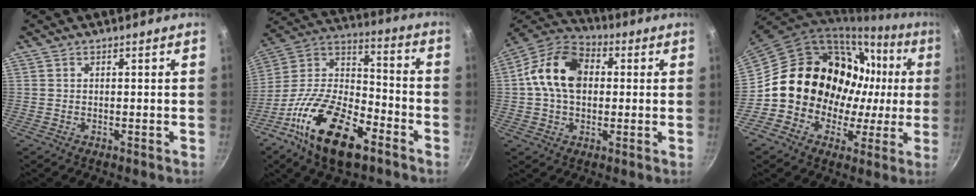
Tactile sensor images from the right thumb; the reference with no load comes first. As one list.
[{"total": 23.0, "force": [-11.8, 11.1, 16.3], "torque": [-0.275, 0.062, -0.234]}, {"total": 14.2, "force": [1.5, 10.1, 10.0], "torque": [-0.150, 0.025, 0.007]}, {"total": 19.6, "force": [0.9, 17.0, 9.8], "torque": [-0.114, 0.048, 0.018]}]